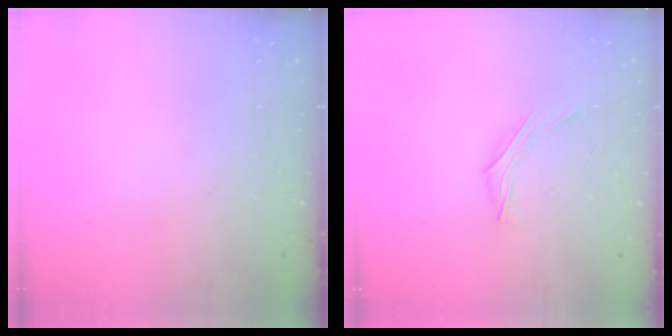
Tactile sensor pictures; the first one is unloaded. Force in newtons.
{"total": 4.9, "press": 4.7, "slide": 1.4}